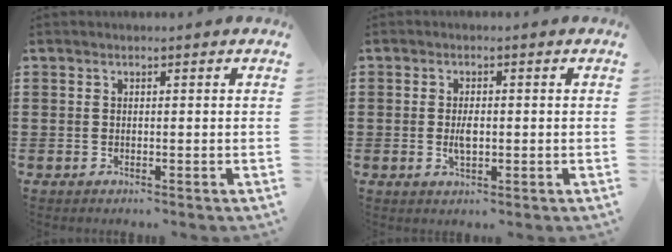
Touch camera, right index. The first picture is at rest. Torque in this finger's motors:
{"motor_torque": [2.14, 0.00, 0.26, 0.10]}